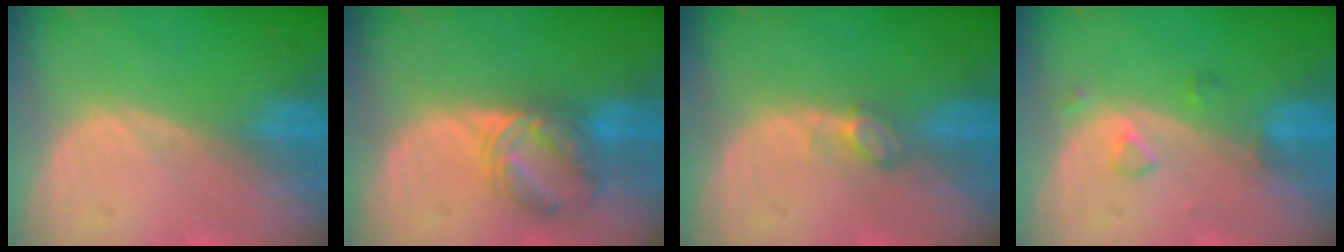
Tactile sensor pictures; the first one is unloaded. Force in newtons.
{"total": 6.6, "press": 6.2, "slide": 2.2}
{"total": 2.2, "press": 2.2, "slide": 0.3}
{"total": 2.1, "press": 2.1, "slide": 0.1}